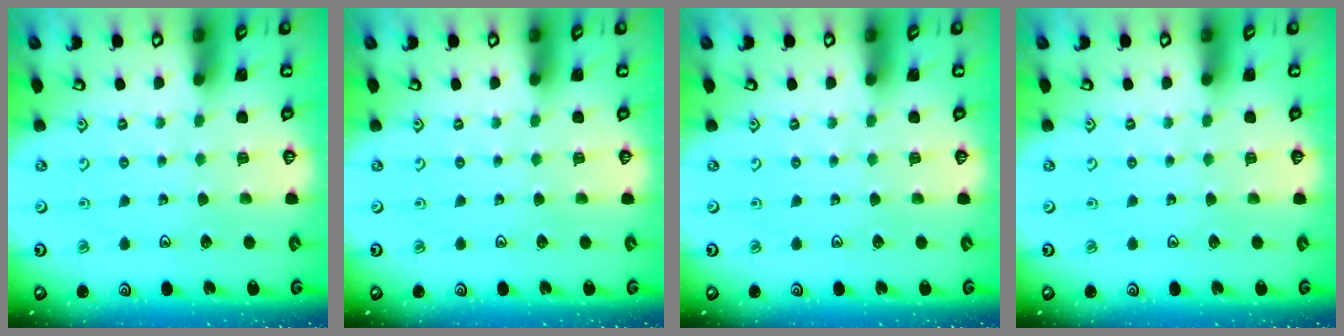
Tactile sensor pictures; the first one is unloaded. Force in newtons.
{"total": 0.0}
{"total": 0.0}
{"total": 0.0}